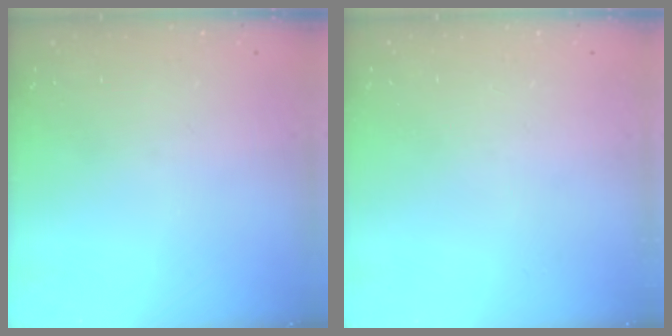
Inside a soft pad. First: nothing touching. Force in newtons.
{"total": 0.0}